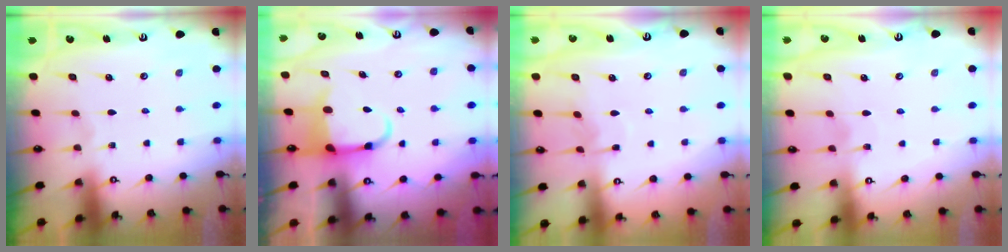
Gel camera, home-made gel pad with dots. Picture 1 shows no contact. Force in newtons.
{"total": 4.8, "press": 4.7, "slide": 1.2}
{"total": 5.0, "press": 5.0, "slide": 0.5}
{"total": 4.1, "press": 4.1, "slide": 0.4}